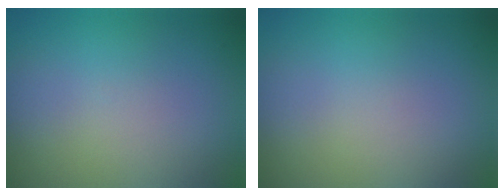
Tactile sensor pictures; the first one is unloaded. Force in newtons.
{"total": 0.0}